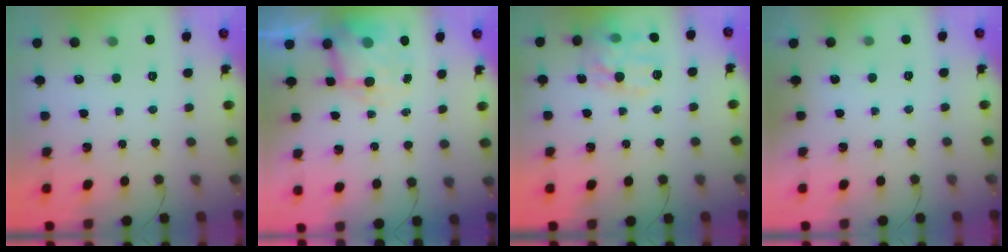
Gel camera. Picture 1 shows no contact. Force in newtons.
{"total": 6.2, "press": 6.2, "slide": 0.5}
{"total": 14.8, "press": 14.8, "slide": 0.8}
{"total": 1.9, "press": 1.9, "slide": 0.3}